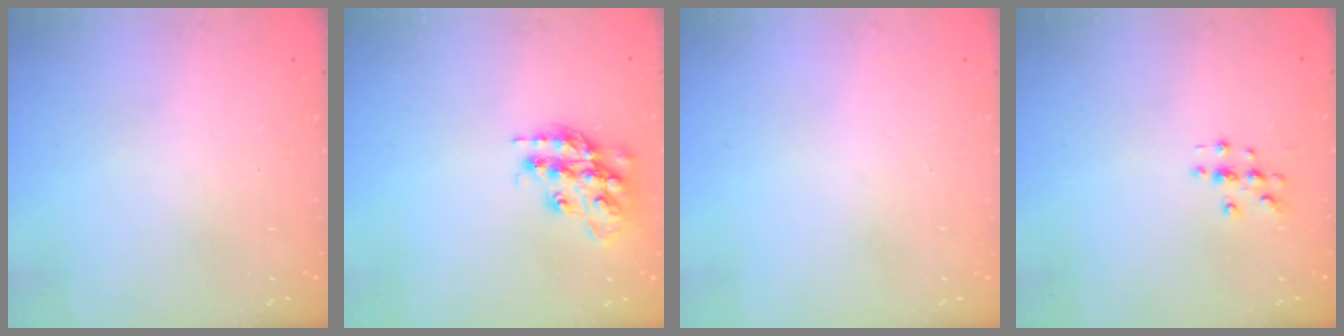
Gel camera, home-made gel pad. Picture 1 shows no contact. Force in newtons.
{"total": 16.5, "press": 16.5, "slide": 1.0}
{"total": 0.0}
{"total": 3.0, "press": 3.0, "slide": 0.3}